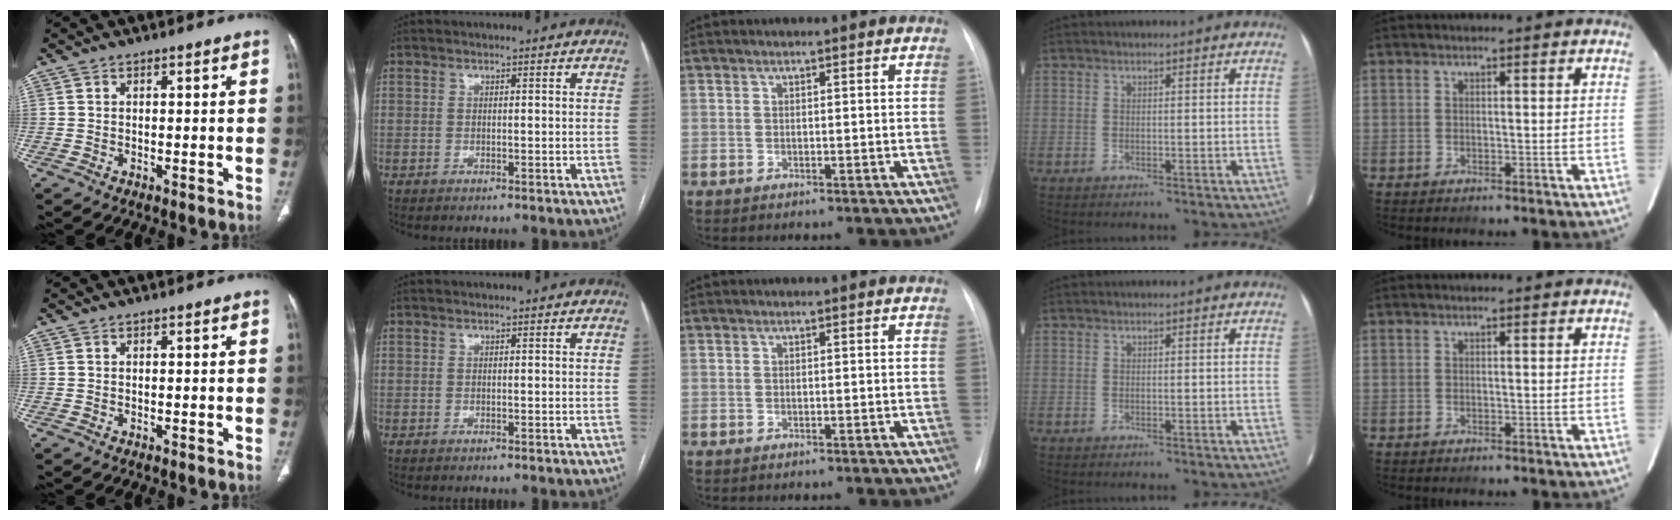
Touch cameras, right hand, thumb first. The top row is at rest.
{}